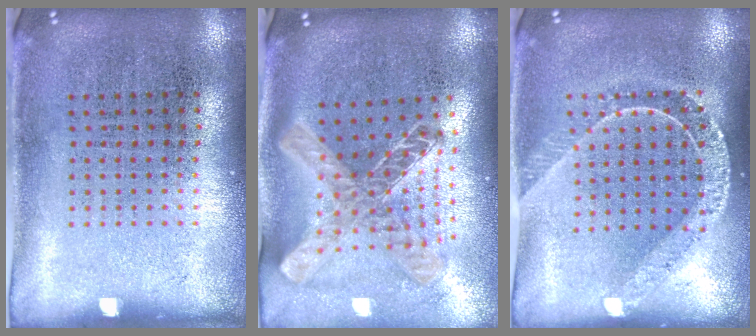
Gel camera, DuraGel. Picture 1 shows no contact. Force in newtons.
{"total": 1.8, "press": 1.5, "slide": 0.9}
{"total": 1.8, "press": 1.5, "slide": 0.9}